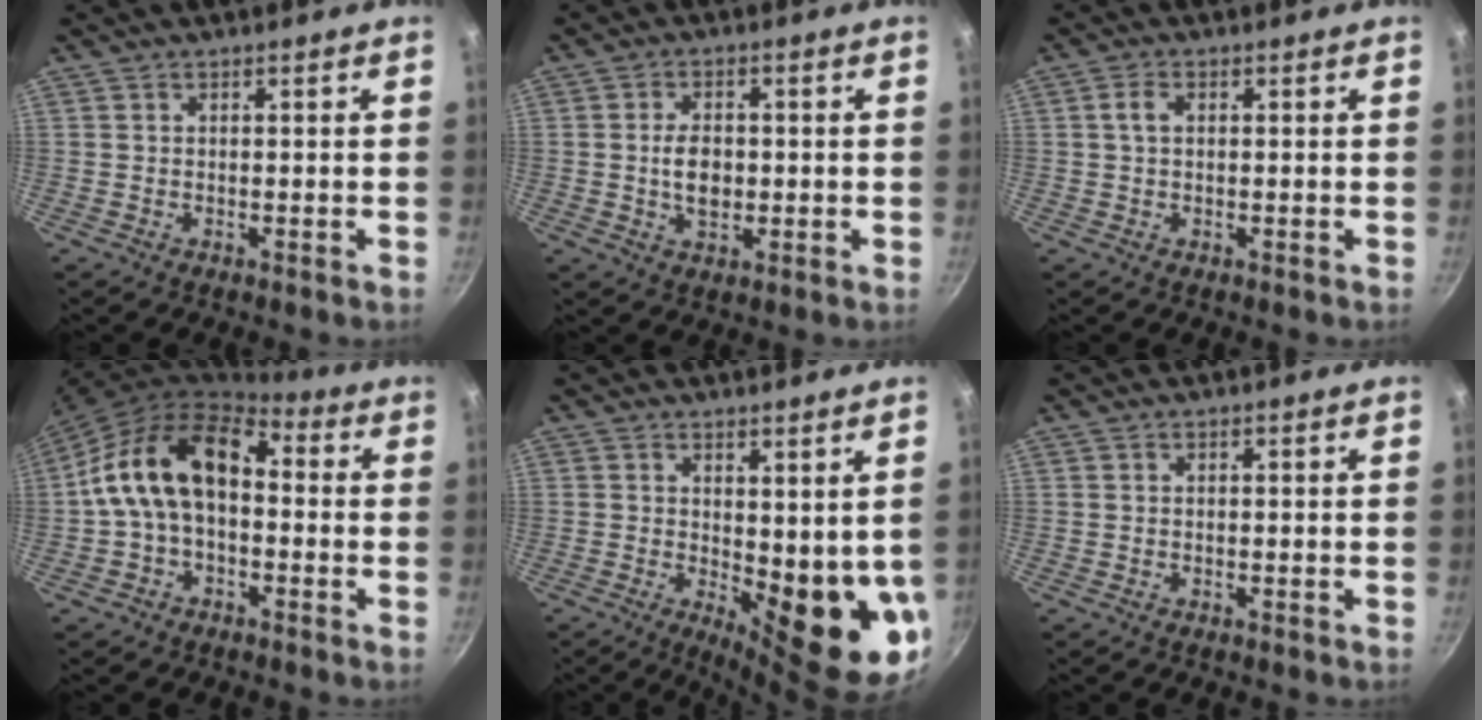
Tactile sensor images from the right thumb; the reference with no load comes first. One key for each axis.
{"total": 5.9, "fx": -0.2, "fy": 3.8, "fz": 4.5, "tx": -0.063, "ty": 0.003, "tz": -0.005}
{"total": 2.2, "fx": 0.3, "fy": 1.4, "fz": 1.6, "tx": -0.031, "ty": 0.005, "tz": 0.005}
{"total": 14.8, "fx": 0.2, "fy": 9.5, "fz": 11.3, "tx": -0.178, "ty": 0.043, "tz": -0.014}
{"total": 12.7, "fx": 0.6, "fy": 4.8, "fz": 11.7, "tx": -0.125, "ty": -0.032, "tz": 0.021}
{"total": 0.0}